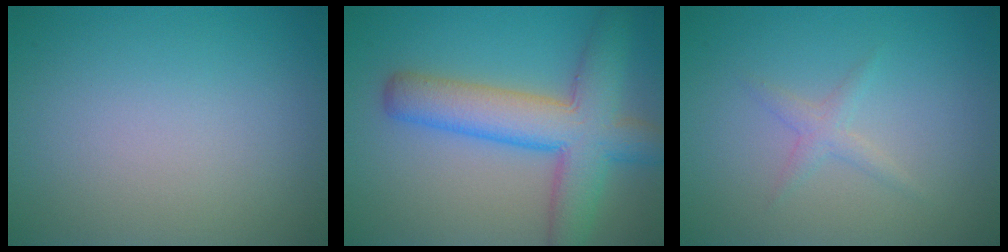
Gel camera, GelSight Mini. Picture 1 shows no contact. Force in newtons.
{"total": 7.9, "press": 7.9, "slide": 0.3}
{"total": 1.8, "press": 1.8, "slide": 0.1}